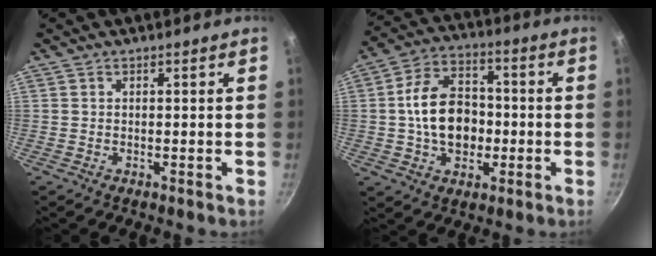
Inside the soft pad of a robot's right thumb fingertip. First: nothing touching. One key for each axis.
{"total": 13.3, "fx": -1.3, "fy": 9.6, "fz": 9.1, "tx": -0.123, "ty": 0.029, "tz": -0.028}